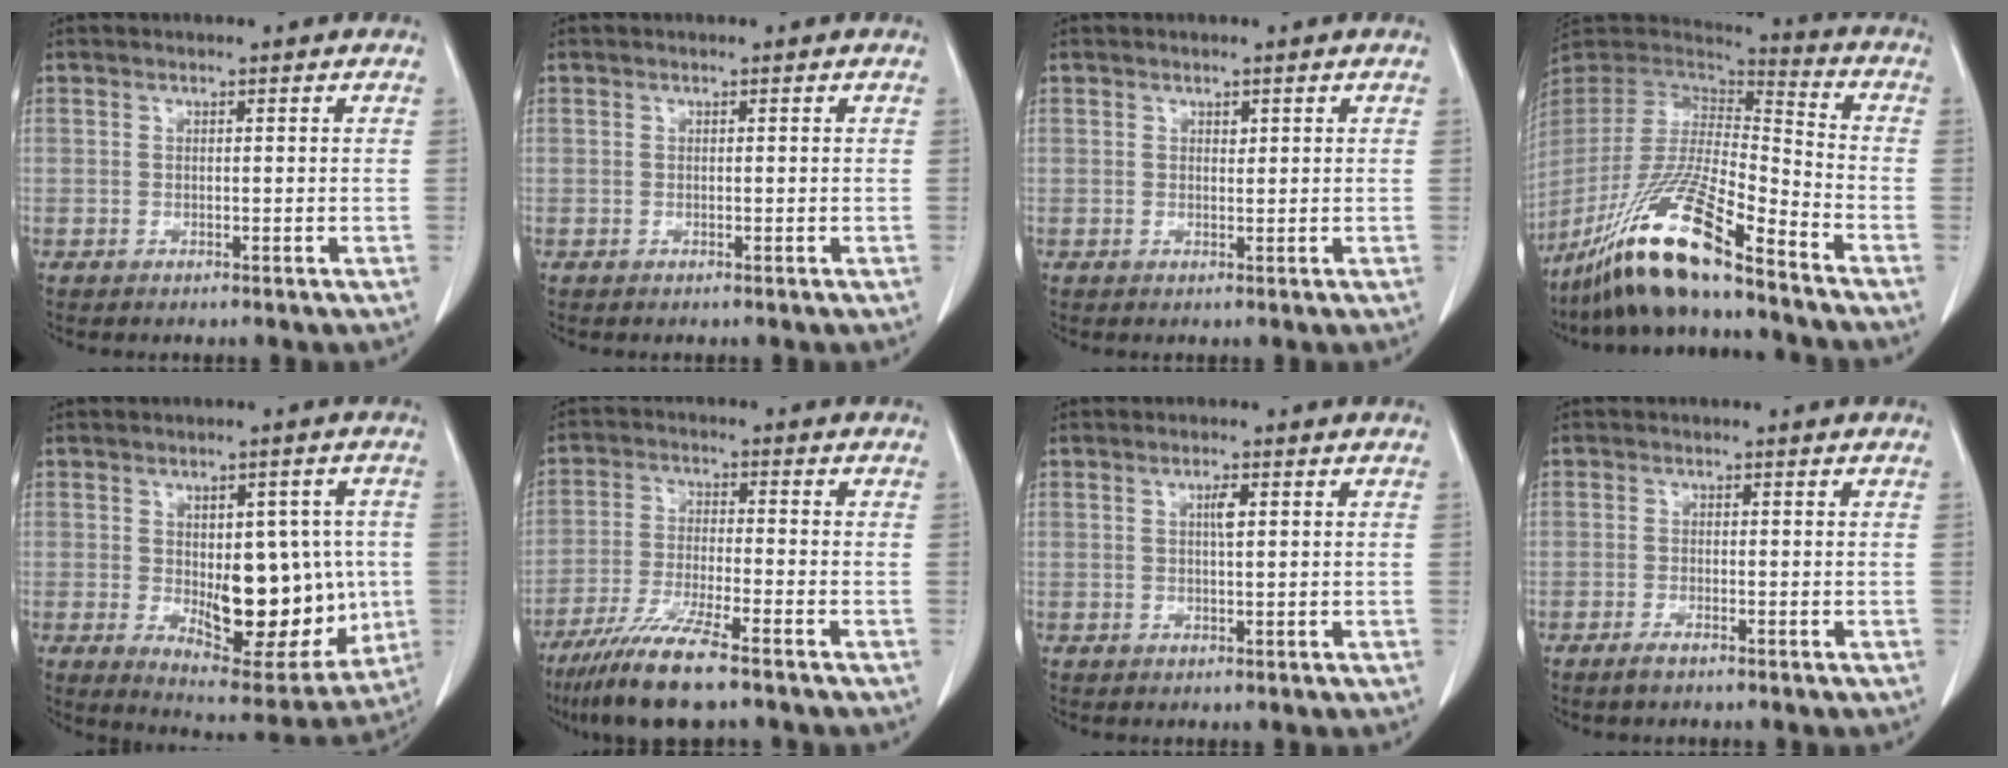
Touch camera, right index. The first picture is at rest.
{"total": 0.0}
{"total": 0.7, "force": [0.4, 0.4, 0.4], "torque": [-0.004, -0.003, 0.006]}
{"total": 18.7, "force": [-13.6, 1.4, 12.7], "torque": [-0.268, -0.035, -0.260]}
{"total": 15.5, "force": [-0.8, 7.3, 13.7], "torque": [-0.178, -0.003, 0.010]}
{"total": 9.8, "force": [-7.3, 0.3, 6.6], "torque": [-0.127, -0.029, -0.133]}
{"total": 1.7, "force": [0.5, 0.2, 1.7], "torque": [-0.030, 0.002, 0.008]}
{"total": 1.6, "force": [-1.3, 0.2, 0.9], "torque": [-0.023, -0.002, -0.023]}